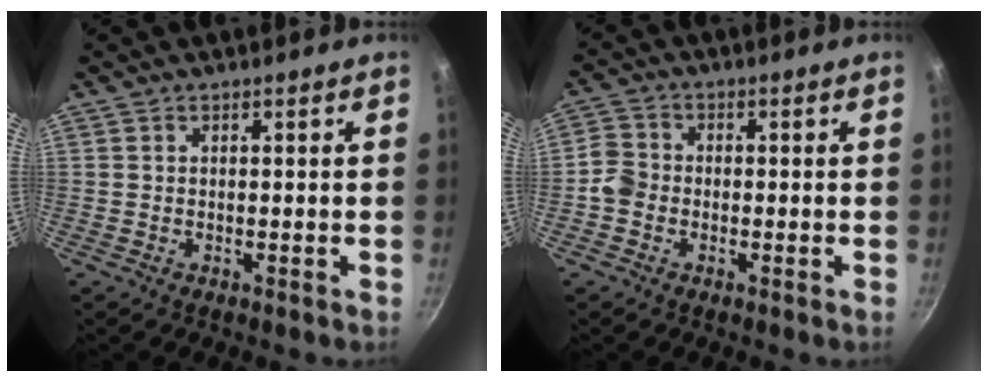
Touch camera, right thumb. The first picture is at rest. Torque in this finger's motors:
{"motor_torque": [0.85, 0.51, 0.38, 0.17, -0.02]}